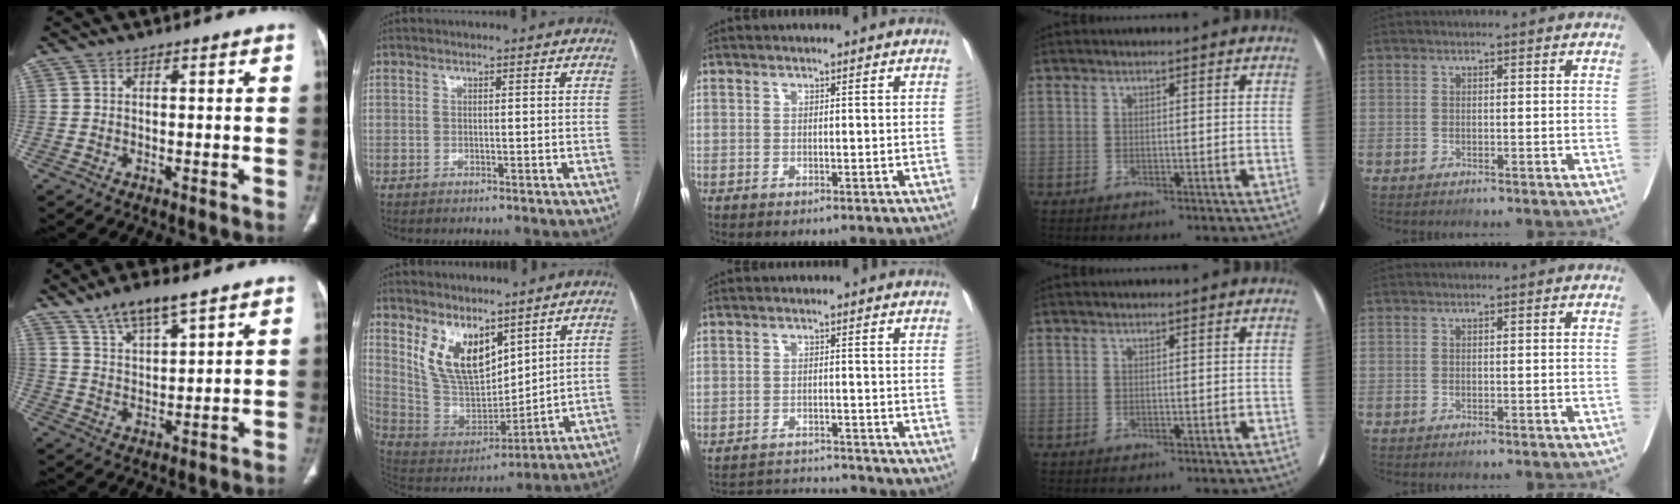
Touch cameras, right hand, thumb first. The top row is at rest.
{"thumb": {"total": 8.7, "force": [6.4, 2.3, 5.5], "torque": [-0.091, -0.028, 0.124]}, "index": {"total": 11.8, "force": [7.0, 6.1, 7.3], "torque": [-0.147, 0.007, 0.151]}, "middle": {"total": 6.5, "force": [-6.4, -0.9, -0.6], "torque": [0.008, 0.003, -0.107]}}